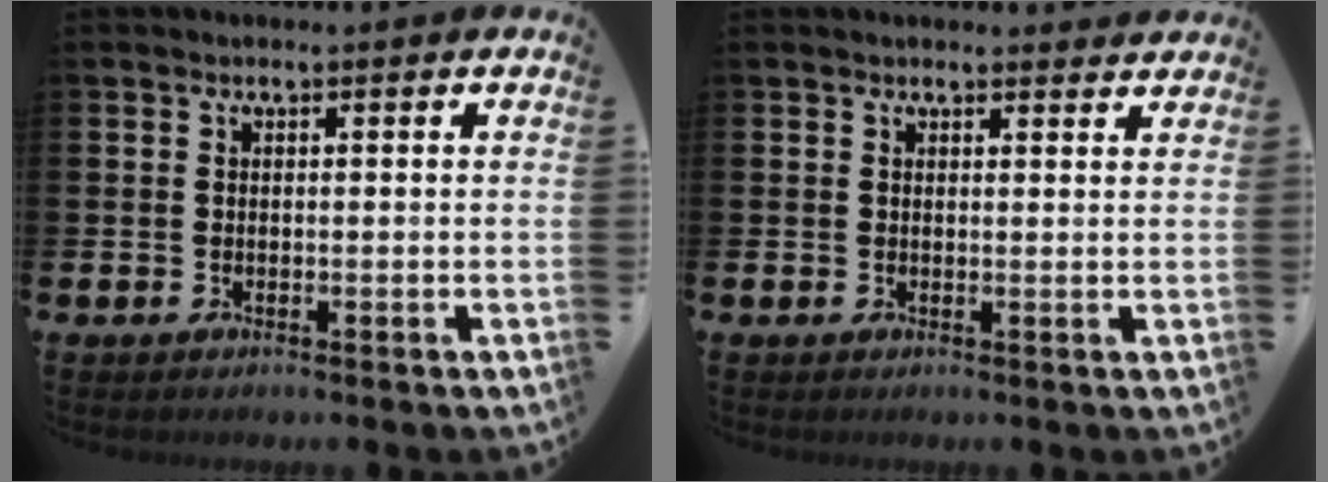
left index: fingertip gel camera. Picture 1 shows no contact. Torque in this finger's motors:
{"motor_torque": [0.63, -1.06, -0.01, 0.06]}